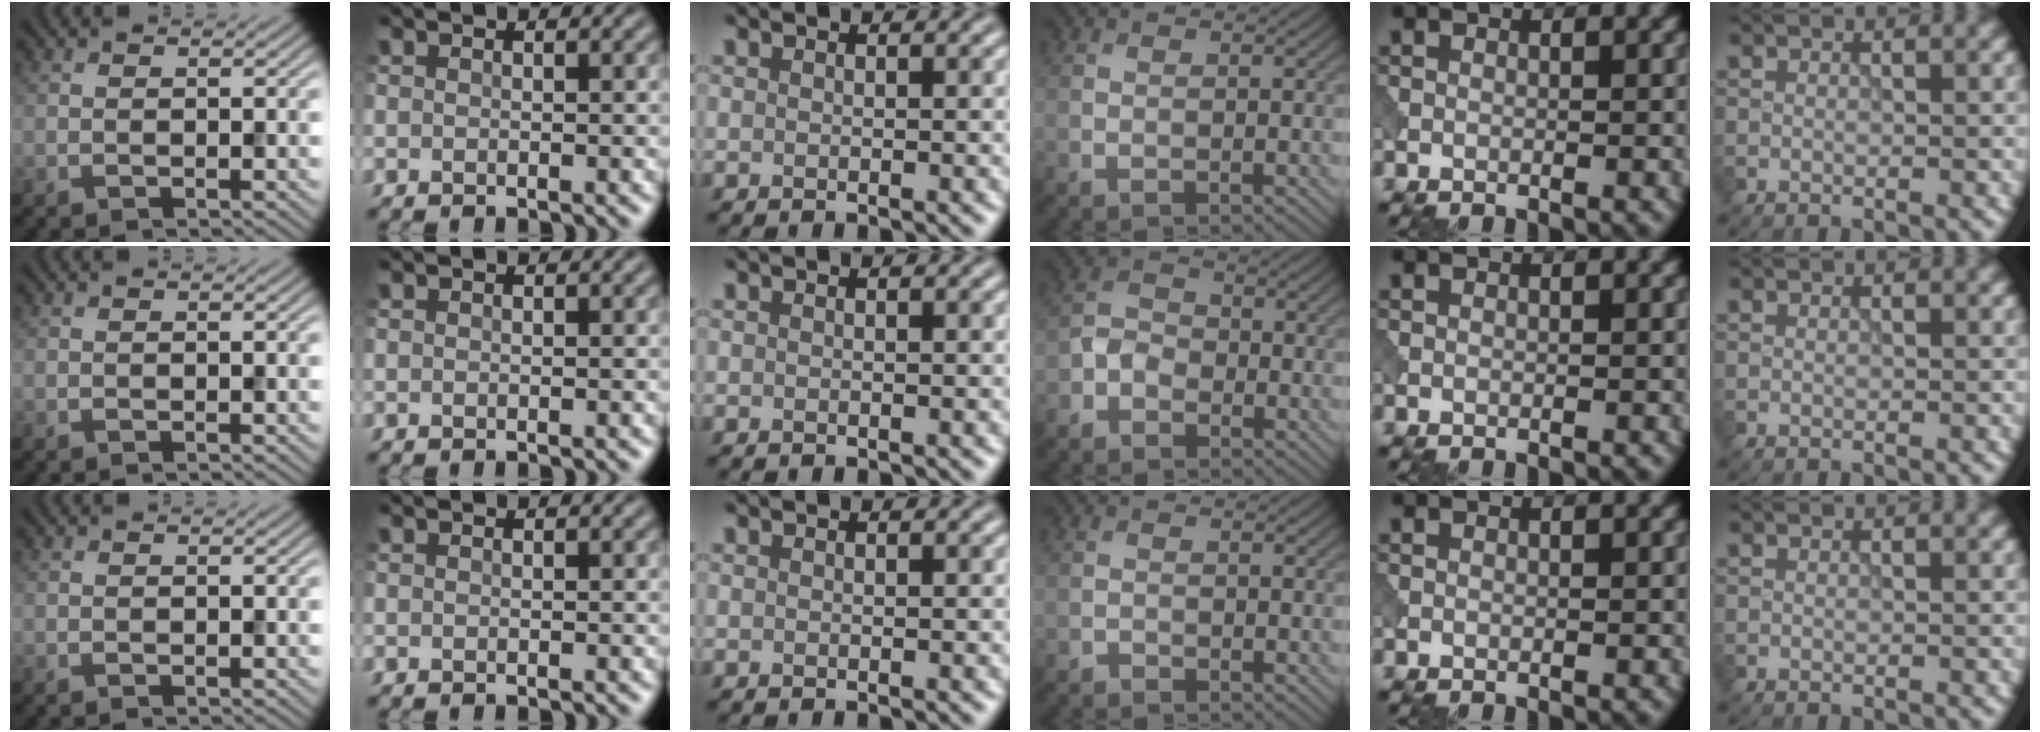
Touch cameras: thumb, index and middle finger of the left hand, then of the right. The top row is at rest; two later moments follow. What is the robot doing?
{"motion": "open", "object": "sandwich press"}